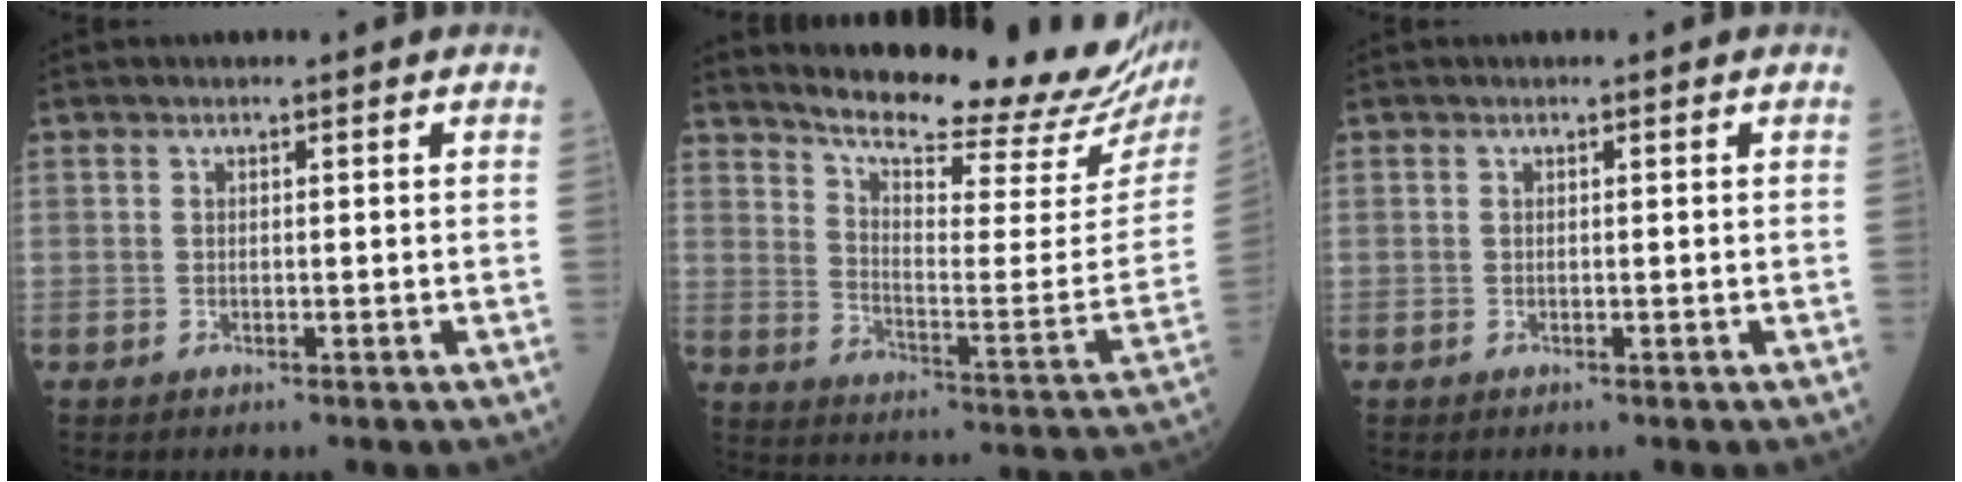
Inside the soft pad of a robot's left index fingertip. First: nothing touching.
{"total": 23.3, "force": [20.9, 1.4, 10.3], "torque": [-0.155, -0.085, 0.276]}
{"total": 0.0}